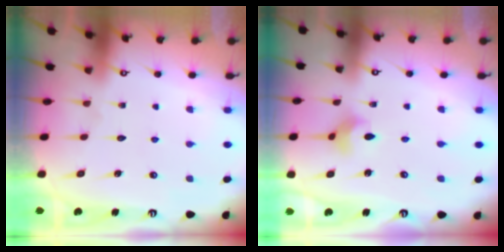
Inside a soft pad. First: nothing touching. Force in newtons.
{"total": 4.2, "press": 4.2, "slide": 0.6}